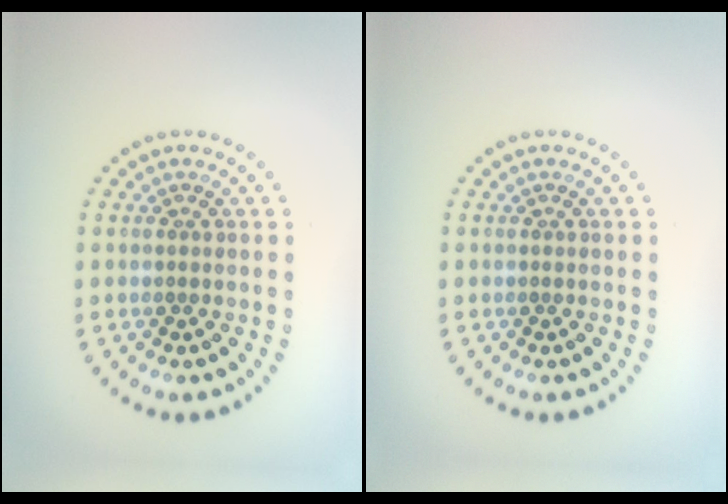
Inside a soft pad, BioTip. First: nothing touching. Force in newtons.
{"total": 0.0}